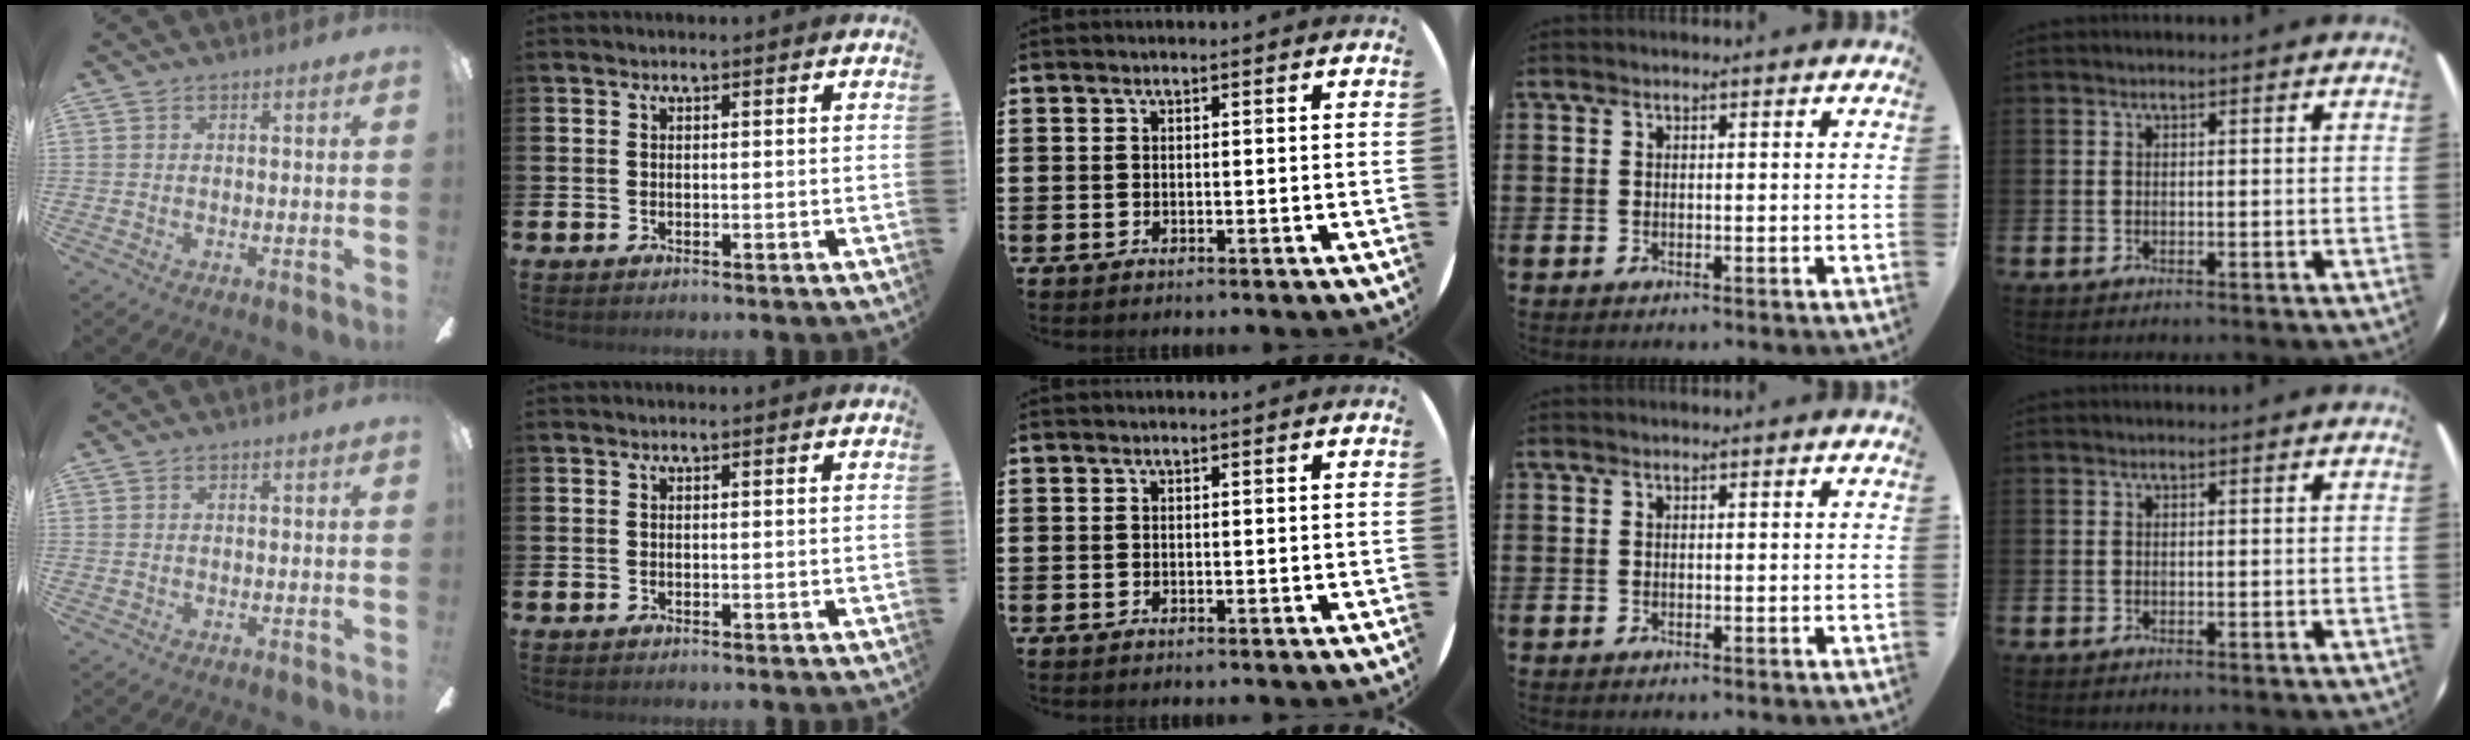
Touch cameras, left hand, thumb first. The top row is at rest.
{}